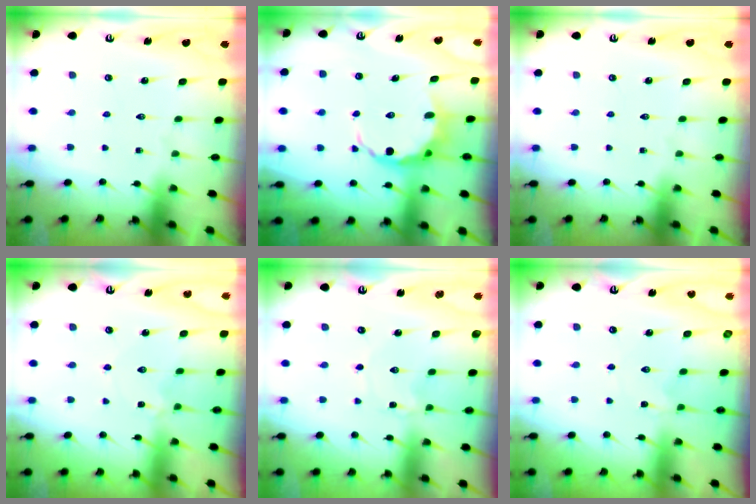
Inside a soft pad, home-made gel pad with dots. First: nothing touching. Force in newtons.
{"total": 6.4, "press": 6.2, "slide": 1.7}
{"total": 0.0}
{"total": 1.8, "press": 1.8, "slide": 0.4}
{"total": 0.0}
{"total": 2.1, "press": 2.1, "slide": 0.2}